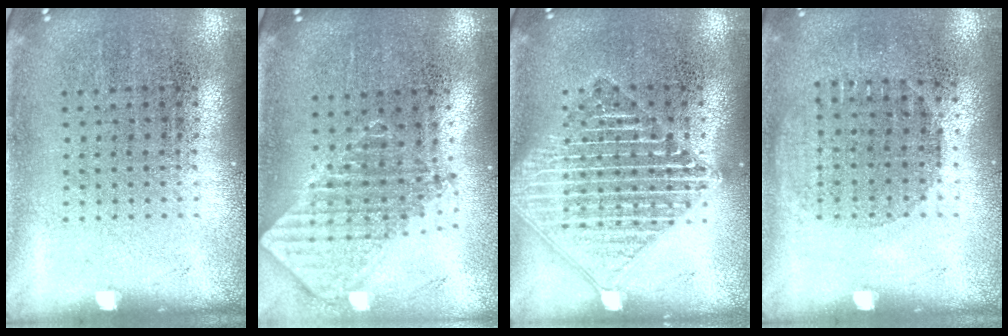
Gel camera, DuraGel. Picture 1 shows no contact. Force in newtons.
{"total": 1.9, "press": 1.5, "slide": 1.2}
{"total": 3.3, "press": 3.3, "slide": 0.5}
{"total": 0.9, "press": 0.8, "slide": 0.4}